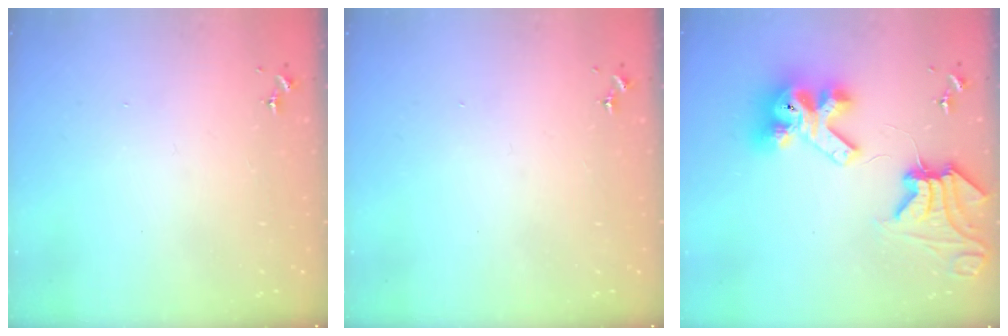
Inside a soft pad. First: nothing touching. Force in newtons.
{"total": 0.0}
{"total": 15.8, "press": 15.7, "slide": 1.8}